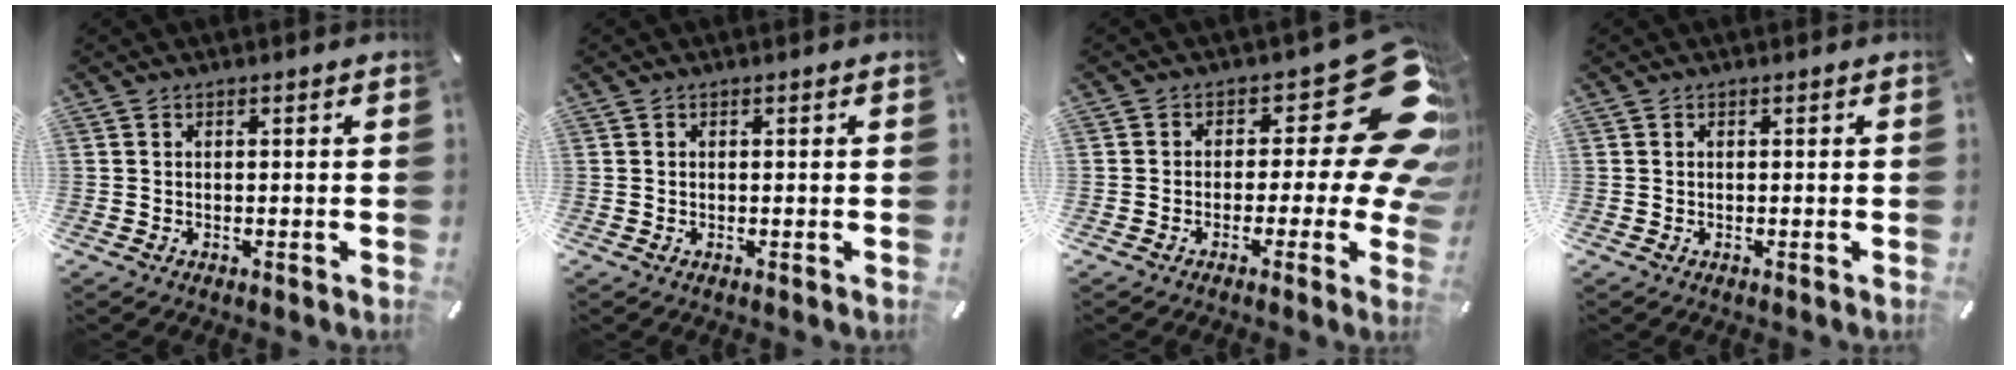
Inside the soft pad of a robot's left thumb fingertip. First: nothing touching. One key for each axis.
{"total": 0.0}
{"total": 24.3, "fx": 7.7, "fy": 11.1, "fz": 20.2, "tx": -0.240, "ty": -0.054, "tz": 0.135}
{"total": 0.0}